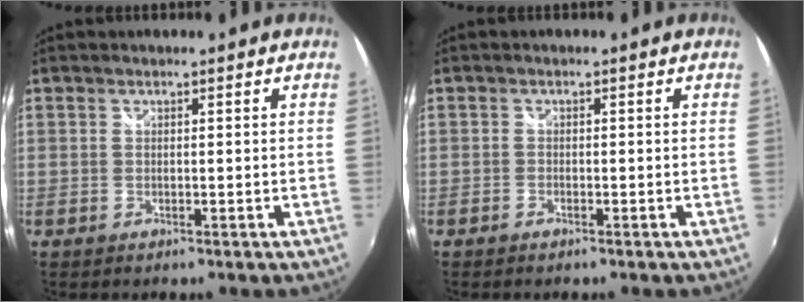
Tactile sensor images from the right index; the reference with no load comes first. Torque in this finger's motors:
{"motor_torque": [0.19, -0.11, 0.07, -0.01]}